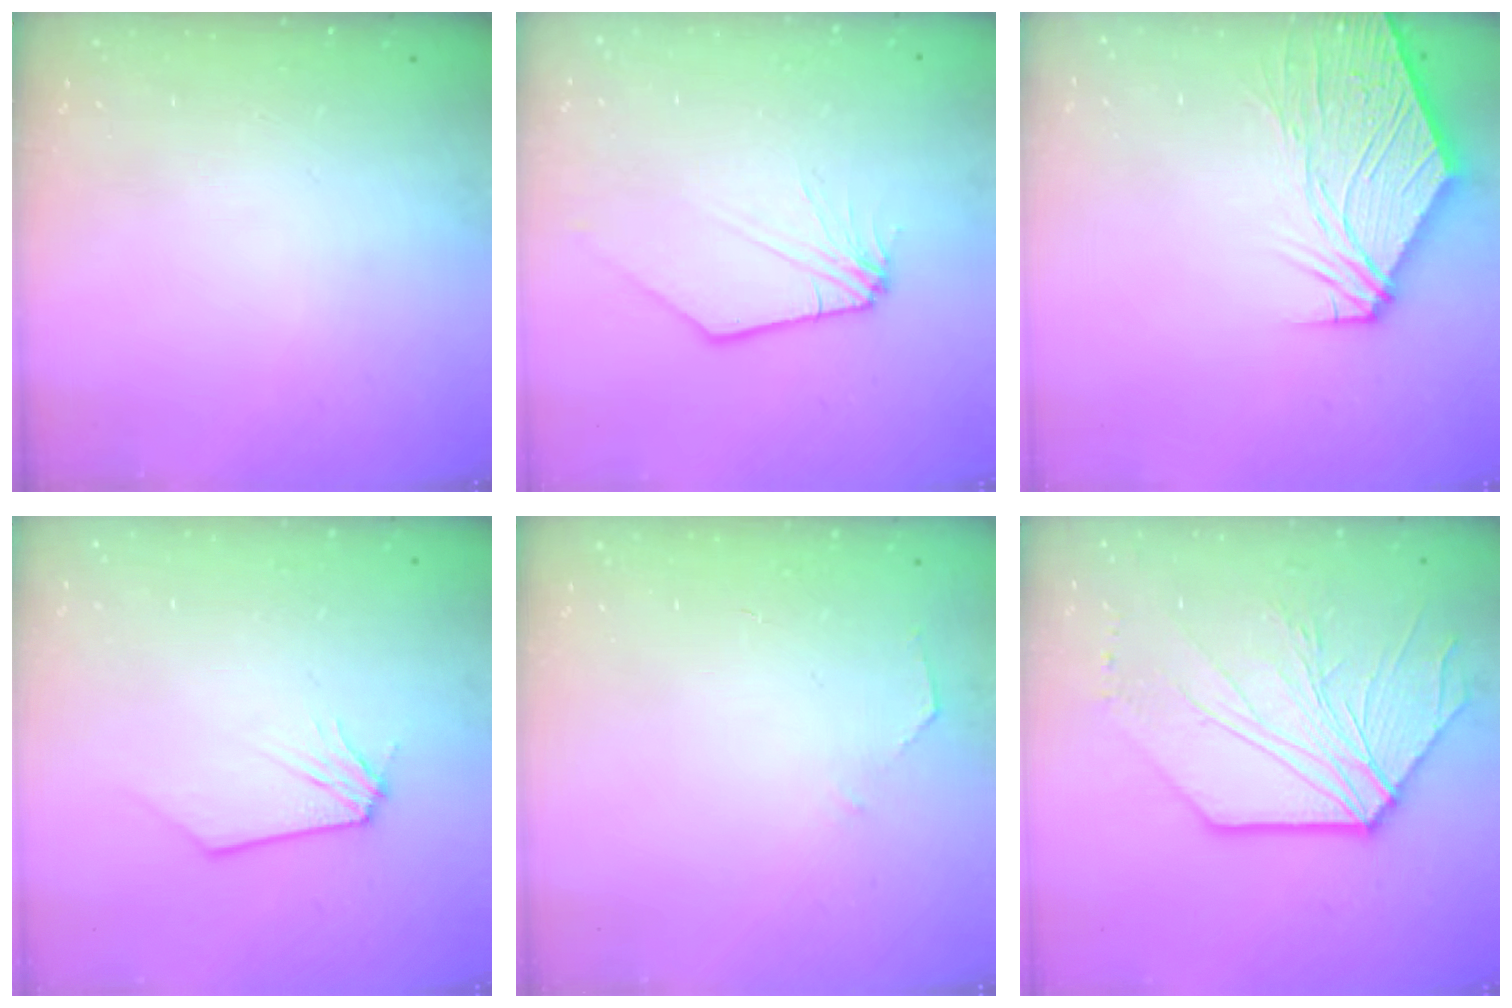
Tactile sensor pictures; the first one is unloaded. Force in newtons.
{"total": 0.0}
{"total": 10.5, "press": 10.4, "slide": 1.9}
{"total": 0.0}
{"total": 2.2, "press": 2.2, "slide": 0.3}
{"total": 11.4, "press": 11.3, "slide": 1.1}